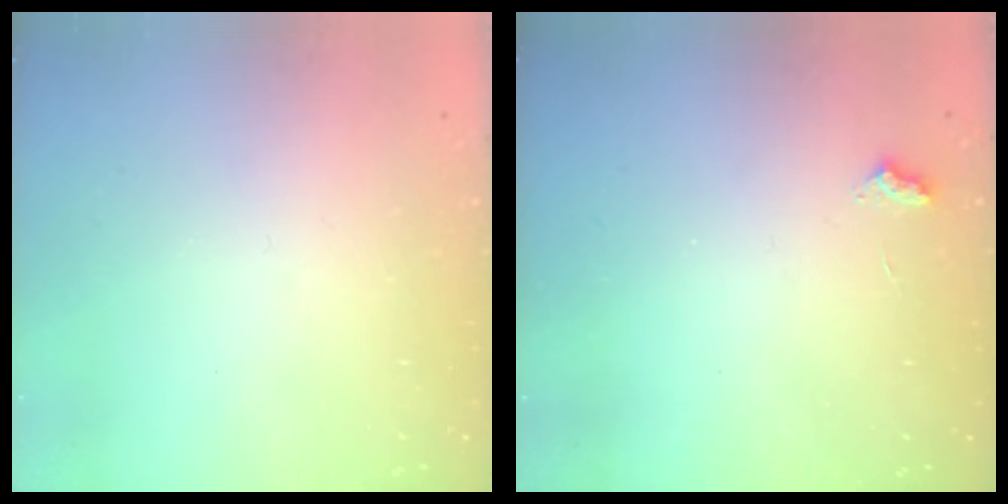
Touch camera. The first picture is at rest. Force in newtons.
{"total": 2.7, "press": 2.7, "slide": 0.4}